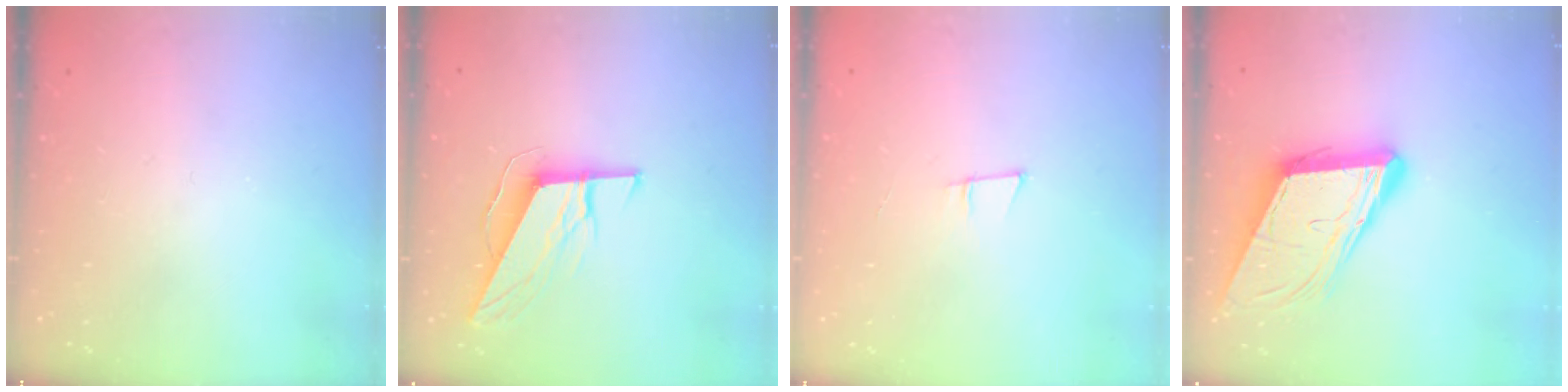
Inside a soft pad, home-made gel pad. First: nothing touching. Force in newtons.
{"total": 10.1, "press": 10.0, "slide": 1.6}
{"total": 5.7, "press": 4.9, "slide": 2.8}
{"total": 15.9, "press": 15.4, "slide": 4.0}